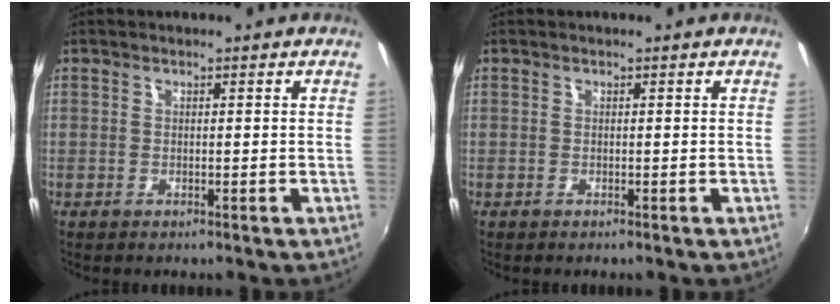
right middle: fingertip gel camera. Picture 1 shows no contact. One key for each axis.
{"total": 0.0}